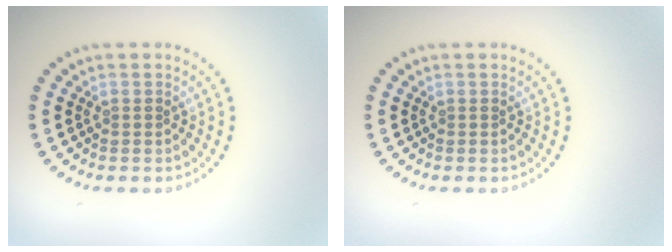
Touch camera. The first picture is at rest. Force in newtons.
{"total": 0.0}